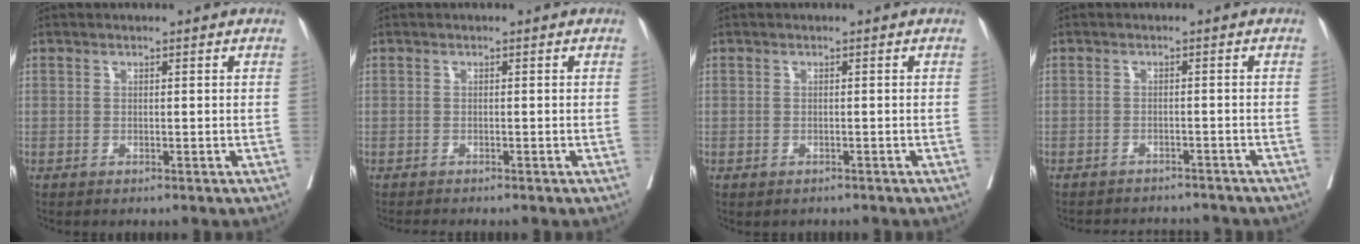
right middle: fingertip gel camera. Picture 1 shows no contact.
{"total": 1.4, "force": [-1.3, 0.0, 0.4], "torque": [-0.008, -0.004, -0.021]}
{"total": 1.0, "force": [-0.8, 0.6, 0.1], "torque": [-0.007, 0.000, -0.012]}
{"total": 7.7, "force": [-7.4, 1.8, 1.2], "torque": [-0.017, 0.005, -0.088]}